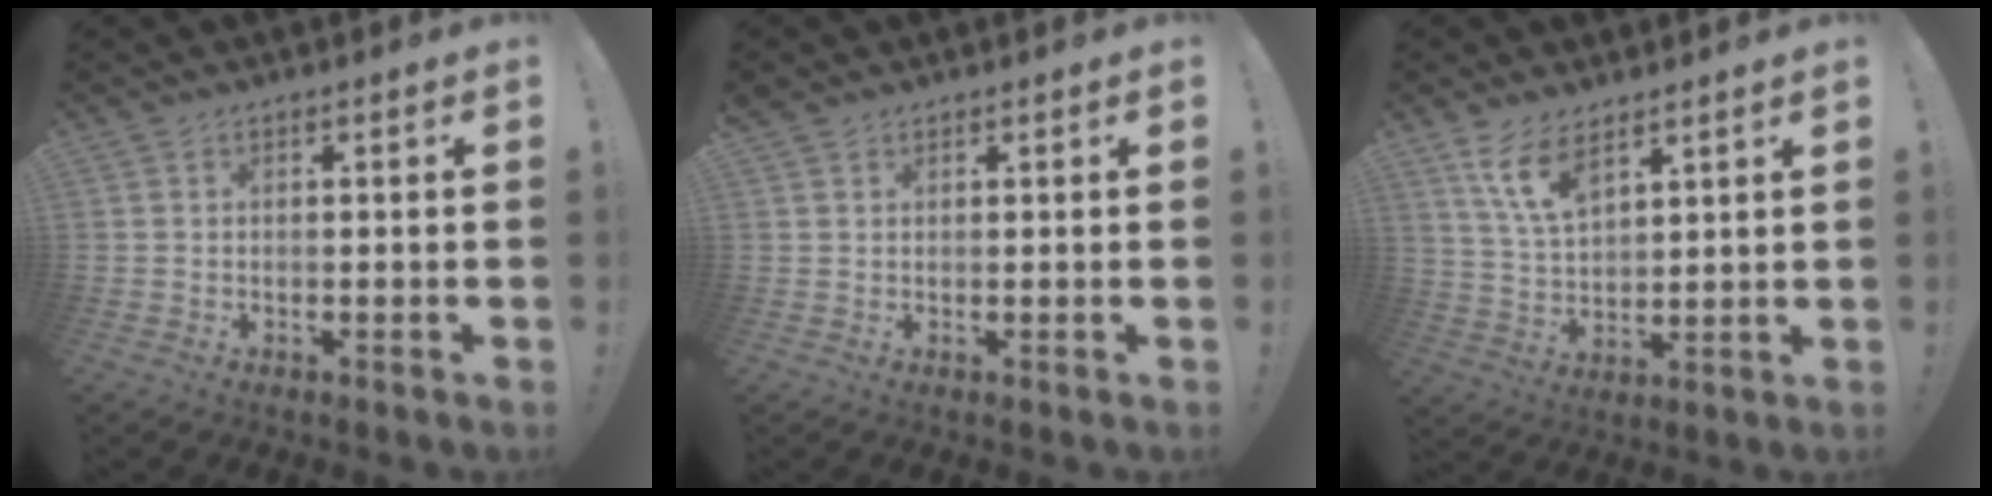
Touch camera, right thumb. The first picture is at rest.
{"total": 0.9, "force": [0.8, 0.4, 0.2], "torque": [0.003, -0.004, 0.014]}
{"total": 9.4, "force": [6.7, 4.0, 5.2], "torque": [-0.104, -0.030, 0.130]}